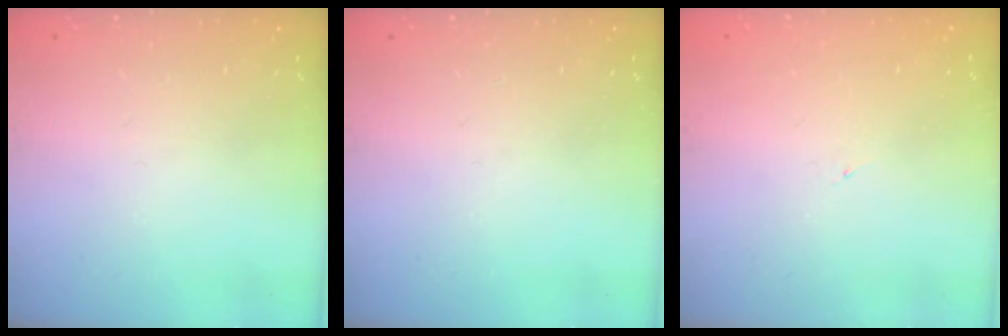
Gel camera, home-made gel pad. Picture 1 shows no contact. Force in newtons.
{"total": 0.0}
{"total": 1.9, "press": 1.9, "slide": 0.1}